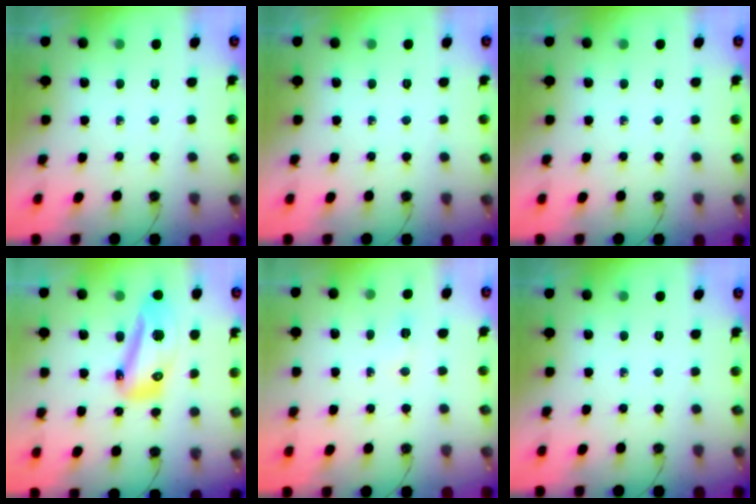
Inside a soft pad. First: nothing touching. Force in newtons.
{"total": 0.0}
{"total": 0.0}
{"total": 14.8, "press": 14.6, "slide": 2.7}
{"total": 2.9, "press": 2.7, "slide": 1.0}
{"total": 0.0}